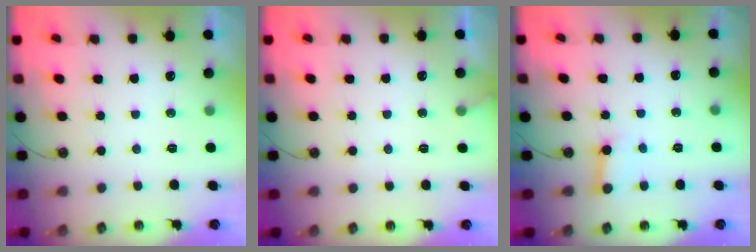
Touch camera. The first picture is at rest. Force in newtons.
{"total": 5.0, "press": 5.0, "slide": 0.3}
{"total": 3.8, "press": 3.8, "slide": 0.4}